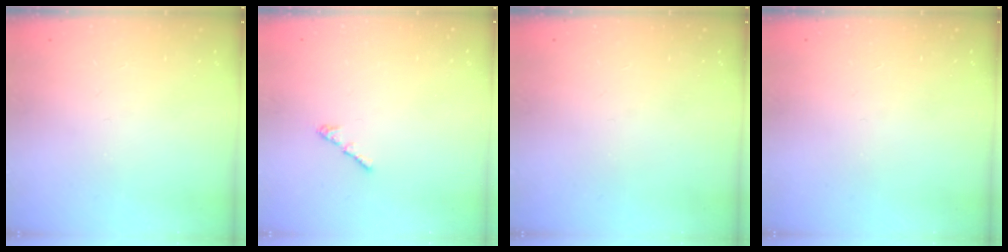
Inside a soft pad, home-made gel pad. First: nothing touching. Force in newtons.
{"total": 1.3, "press": 1.2, "slide": 0.6}
{"total": 0.0}
{"total": 0.0}